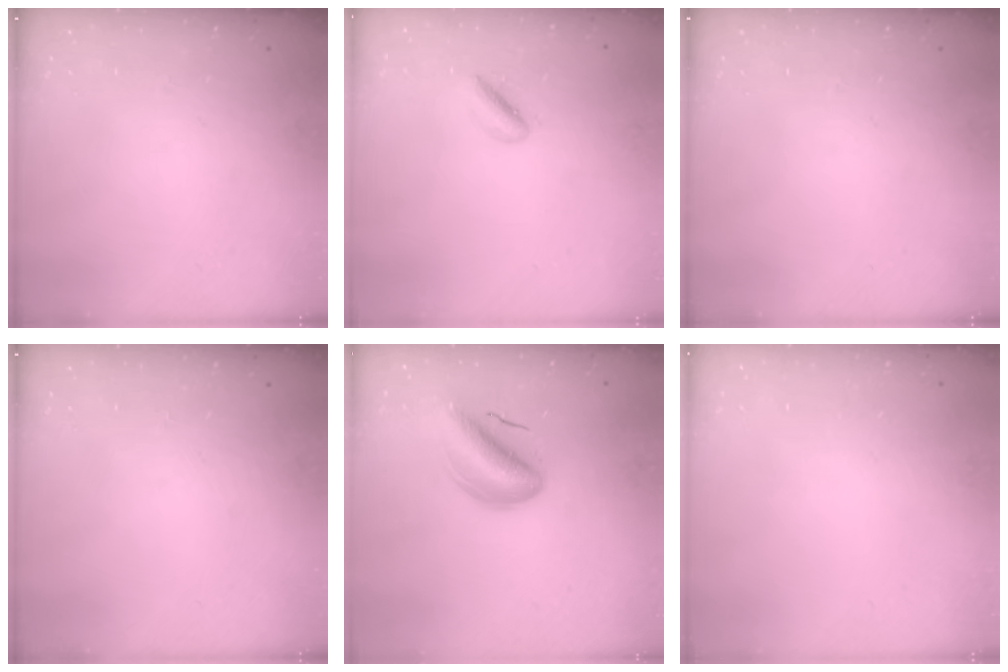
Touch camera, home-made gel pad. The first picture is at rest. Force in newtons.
{"total": 2.0, "press": 2.0, "slide": 0.3}
{"total": 0.0}
{"total": 0.0}
{"total": 9.4, "press": 8.9, "slide": 2.9}
{"total": 2.2, "press": 2.2, "slide": 0.1}